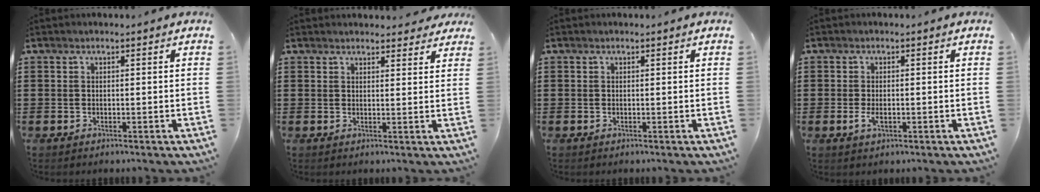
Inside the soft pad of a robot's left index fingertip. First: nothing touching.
{"total": 2.4, "force": [2.3, 0.6, 0.3], "torque": [-0.005, -0.004, 0.043]}
{"total": 0.0}
{"total": 2.1, "force": [-0.4, 1.0, 1.8], "torque": [-0.043, -0.003, -0.009]}